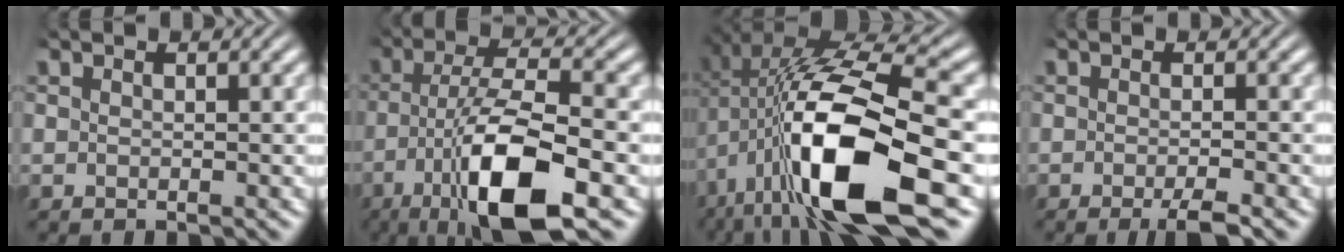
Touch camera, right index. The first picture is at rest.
{"total": 9.3, "force": [-3.3, 2.5, 8.3], "torque": [-0.145, -0.018, -0.041]}
{"total": 13.3, "force": [-0.9, 5.8, 11.9], "torque": [-0.227, -0.016, -0.001]}
{"total": 2.5, "force": [-1.8, 0.5, 1.7], "torque": [-0.023, 0.000, -0.034]}